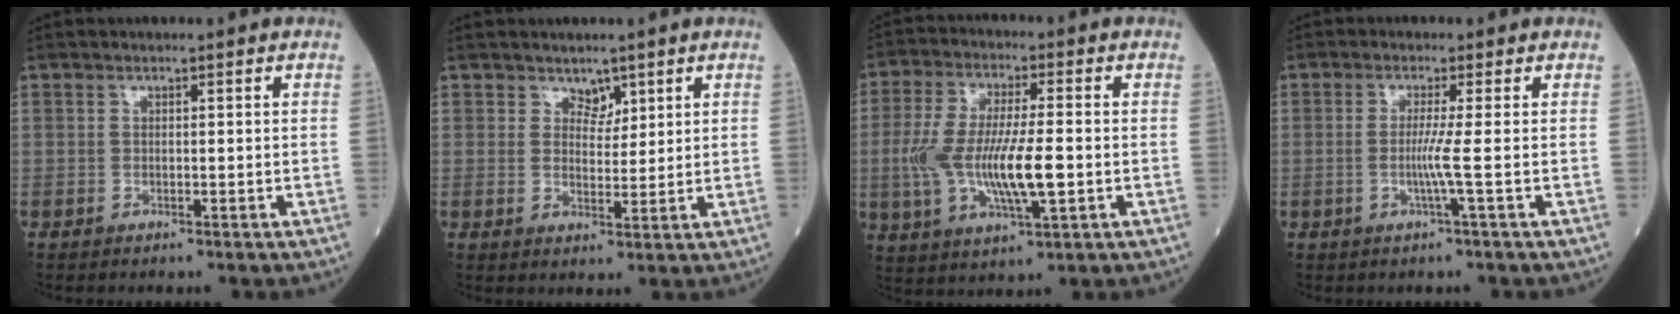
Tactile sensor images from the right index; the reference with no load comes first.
{"total": 2.5, "force": [1.9, 1.5, 0.9], "torque": [-0.009, -0.003, 0.031]}
{"total": 12.3, "force": [-1.6, 2.9, 11.8], "torque": [-0.242, -0.001, -0.026]}
{"total": 3.1, "force": [-0.5, -1.3, 2.8], "torque": [-0.055, -0.004, -0.014]}